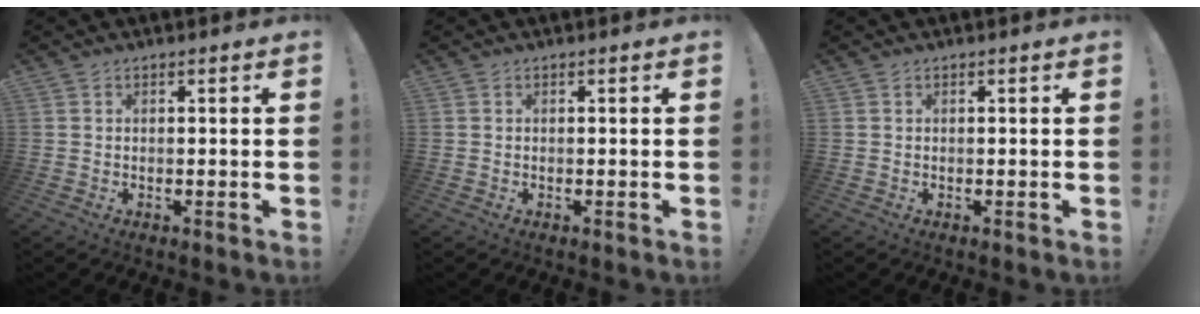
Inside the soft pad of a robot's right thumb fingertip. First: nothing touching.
{"total": 0.0}
{"total": 0.0}